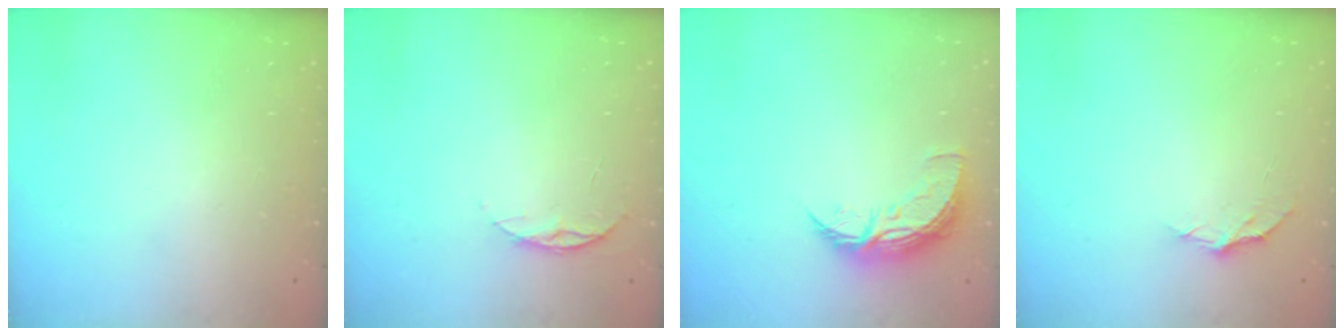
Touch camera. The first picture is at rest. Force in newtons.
{"total": 5.5, "press": 5.5, "slide": 0.6}
{"total": 8.8, "press": 8.8, "slide": 0.4}
{"total": 5.1, "press": 5.1, "slide": 0.2}